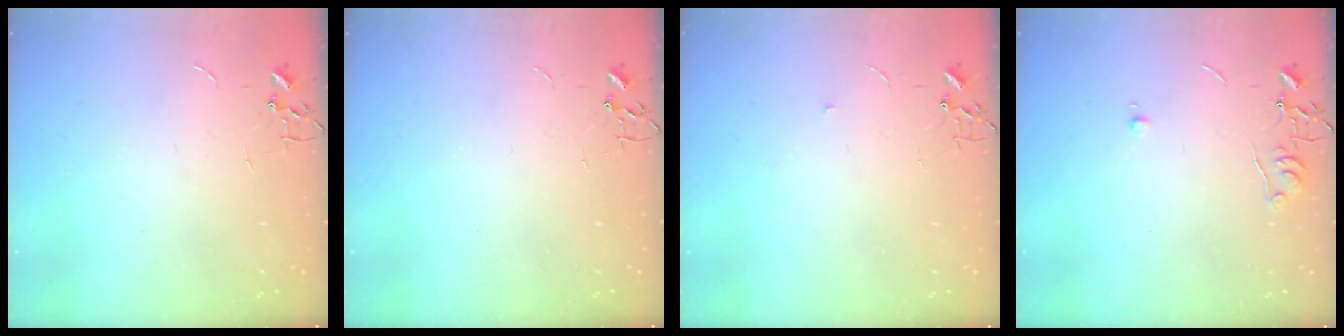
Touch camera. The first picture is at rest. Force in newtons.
{"total": 0.0}
{"total": 3.9, "press": 3.8, "slide": 0.8}
{"total": 5.2, "press": 5.2, "slide": 0.6}